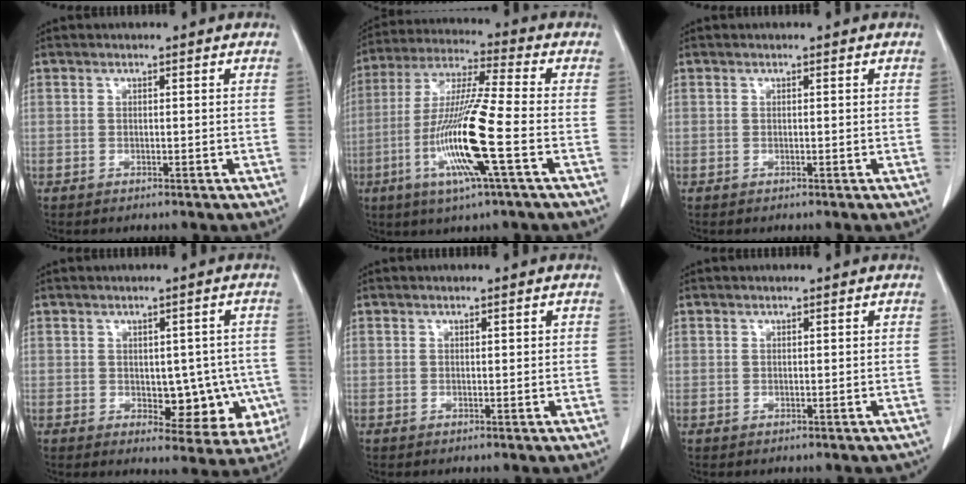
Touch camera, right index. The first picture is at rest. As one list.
[{"total": 14.8, "force": [-4.5, -0.3, 14.1], "torque": [-0.290, -0.016, -0.093]}, {"total": 0.0}, {"total": 9.0, "force": [-1.4, 4.9, 7.4], "torque": [-0.069, 0.012, -0.005]}, {"total": 0.7, "force": [0.2, 0.2, 0.7], "torque": [-0.009, 0.001, 0.003]}, {"total": 1.0, "force": [-0.3, 0.9, 0.0], "torque": [0.007, 0.009, -0.002]}]